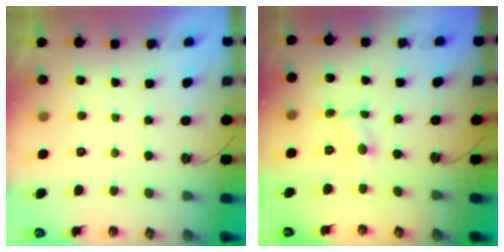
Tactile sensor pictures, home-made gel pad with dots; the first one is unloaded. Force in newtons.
{"total": 0.7, "press": 0.7, "slide": 0.1}